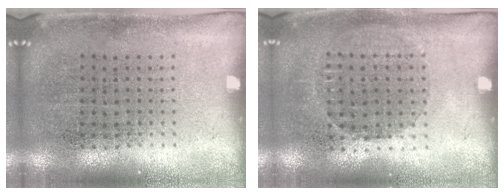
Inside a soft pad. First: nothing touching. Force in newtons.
{"total": 1.0, "press": 0.8, "slide": 0.5}